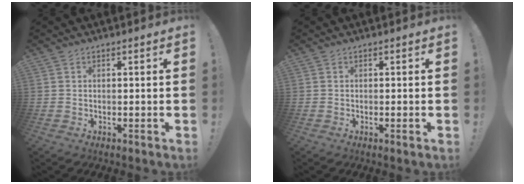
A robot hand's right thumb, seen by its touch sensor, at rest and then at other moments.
{"total": 1.3, "force": [-0.3, -0.3, 1.2], "torque": [-0.027, 0.001, -0.005]}